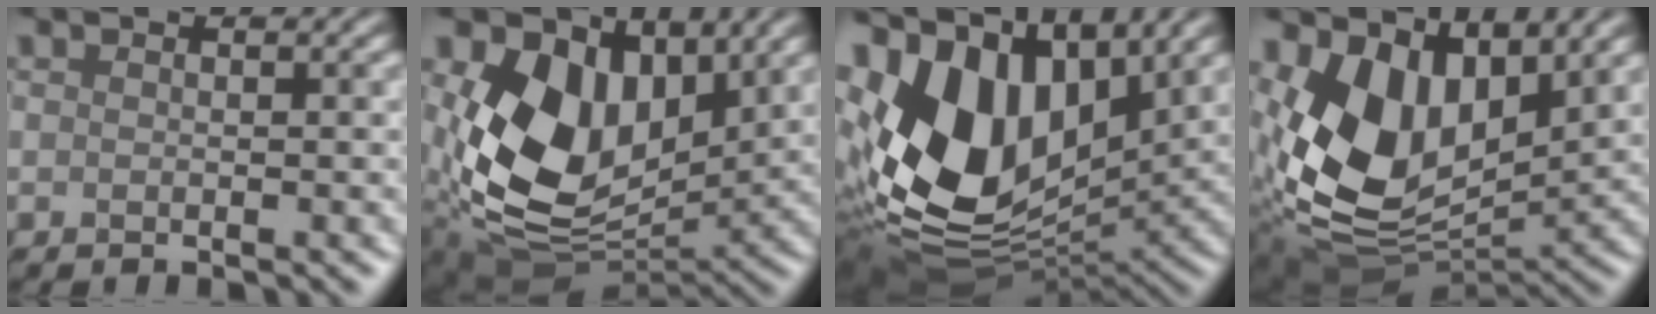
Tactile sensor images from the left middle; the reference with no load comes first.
{"total": 11.4, "force": [3.5, 7.8, 7.5], "torque": [-0.152, -0.016, 0.070]}
{"total": 14.8, "force": [3.8, 9.4, 10.8], "torque": [-0.250, 0.006, 0.065]}
{"total": 9.2, "force": [3.8, 6.0, 5.8], "torque": [-0.132, -0.023, 0.078]}